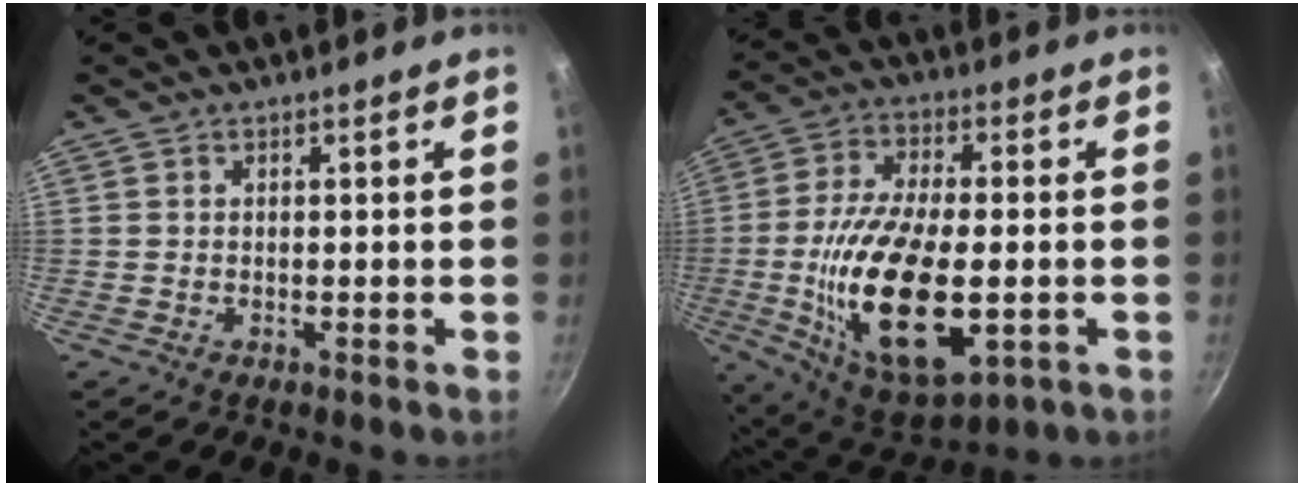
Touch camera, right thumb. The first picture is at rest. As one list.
[{"total": 22.6, "force": [-3.9, 10.4, 19.6], "torque": [-0.364, -0.005, -0.049]}]